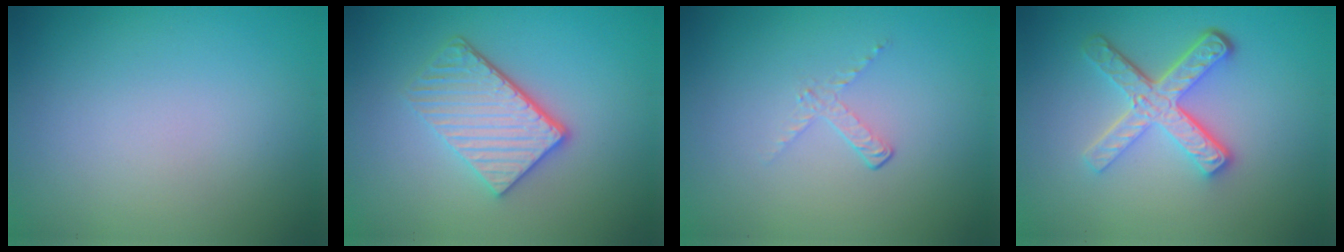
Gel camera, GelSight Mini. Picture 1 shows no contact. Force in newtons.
{"total": 4.4, "press": 3.5, "slide": 2.7}
{"total": 1.1, "press": 0.4, "slide": 1.1}
{"total": 5.1, "press": 3.7, "slide": 3.5}